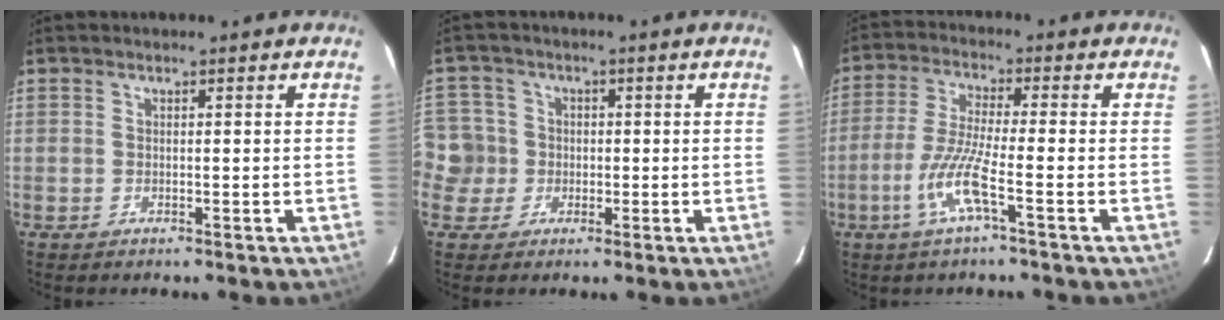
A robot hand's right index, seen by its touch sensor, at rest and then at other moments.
{"total": 6.2, "force": [-0.8, 6.1, 1.0], "torque": [-0.021, 0.009, -0.024]}
{"total": 8.1, "force": [-3.6, -0.2, 7.3], "torque": [-0.161, -0.005, -0.071]}